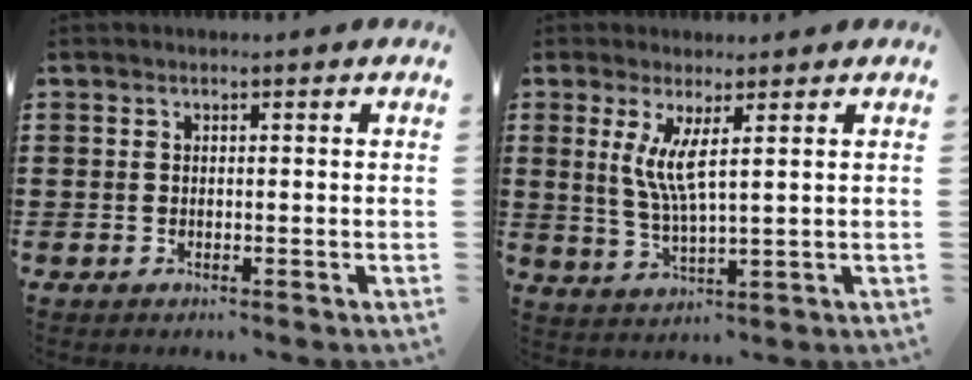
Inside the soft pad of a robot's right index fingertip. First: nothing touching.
{"total": 5.2, "force": [2.0, 0.3, 4.8], "torque": [-0.107, -0.009, 0.032]}